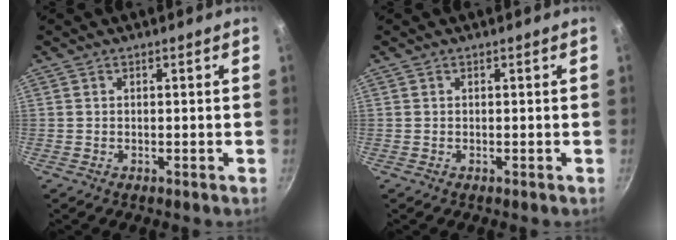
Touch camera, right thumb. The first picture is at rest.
{"total": 0.0}